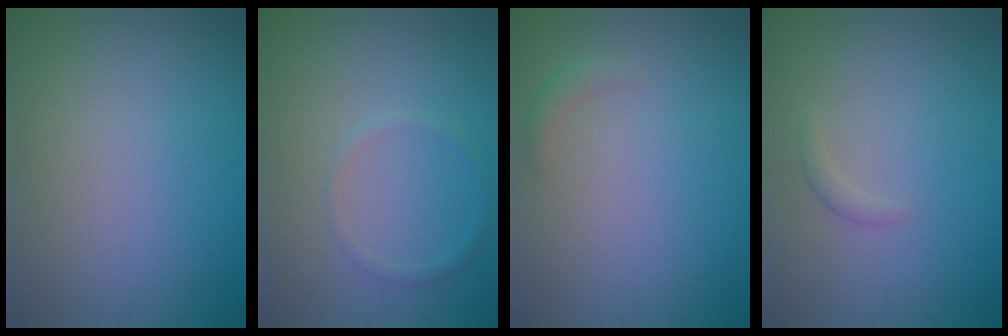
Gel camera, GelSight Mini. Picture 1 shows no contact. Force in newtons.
{"total": 1.0, "press": 1.0, "slide": 0.1}
{"total": 1.0, "press": 1.0, "slide": 0.1}
{"total": 0.8, "press": 0.8, "slide": 0.0}